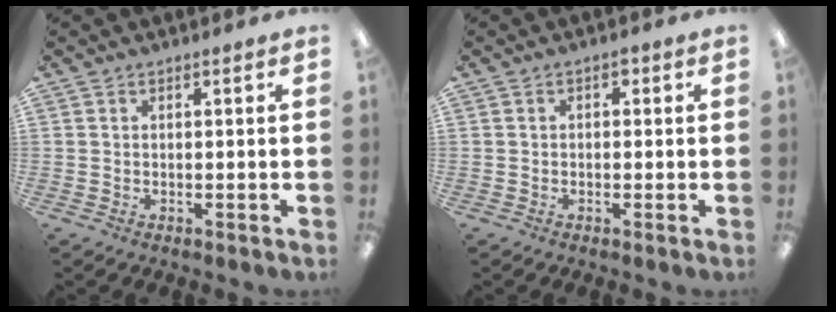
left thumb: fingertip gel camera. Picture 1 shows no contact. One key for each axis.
{"total": 1.3, "fx": 0.0, "fy": 1.1, "fz": 0.7, "tx": -0.006, "ty": 0.005, "tz": -0.005}